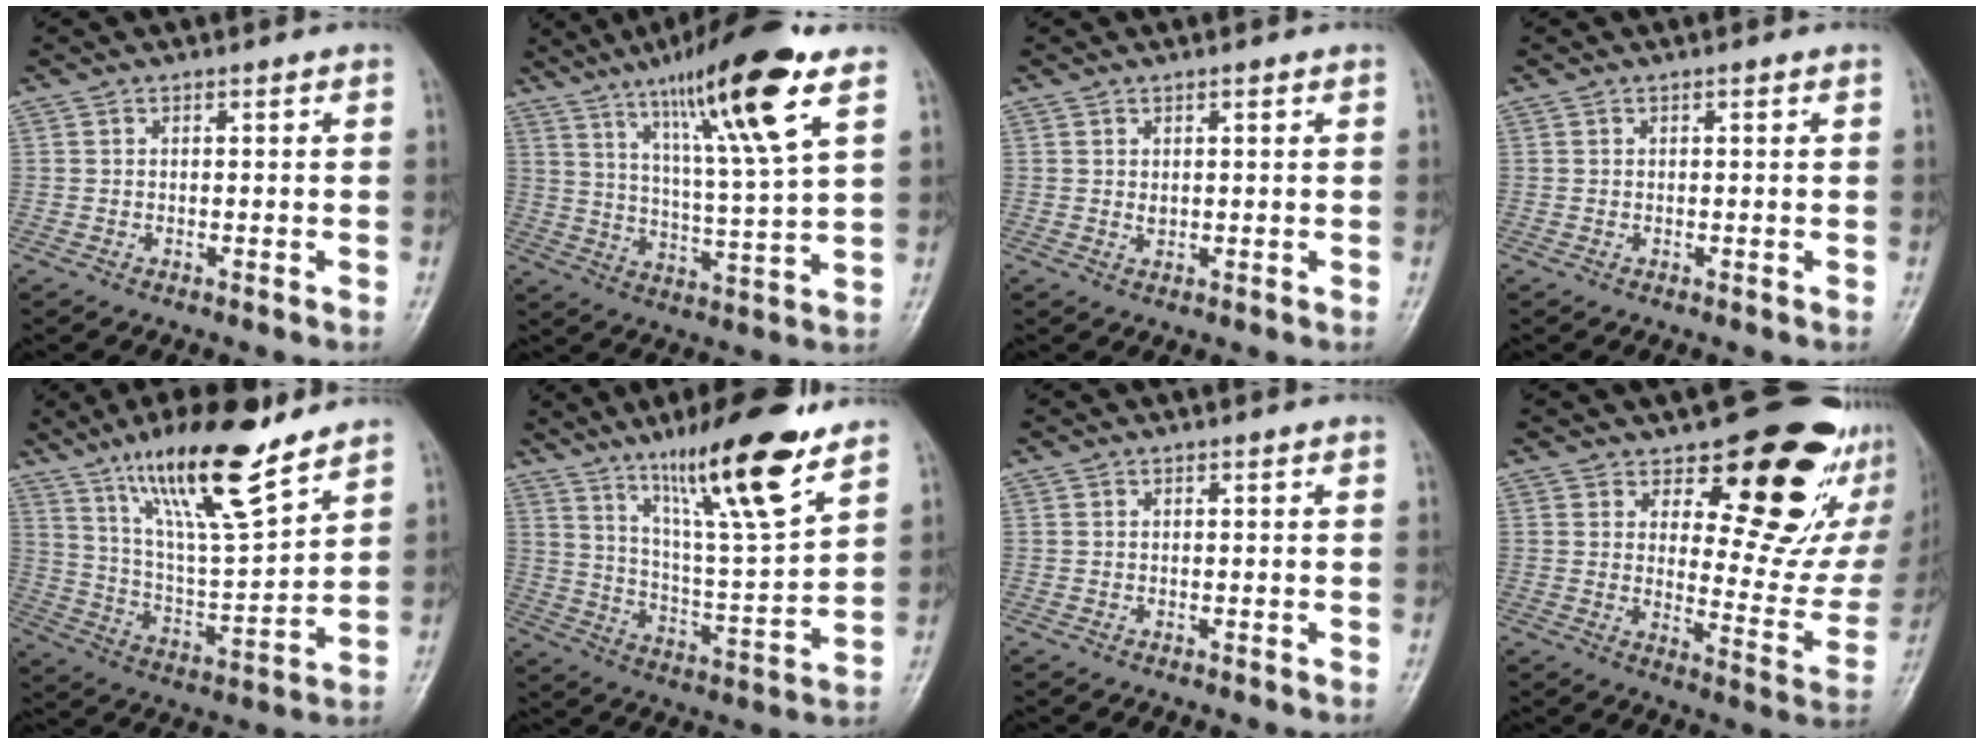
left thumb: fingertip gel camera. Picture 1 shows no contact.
{"total": 18.2, "force": [10.4, 1.5, 14.9], "torque": [-0.243, -0.044, 0.173]}
{"total": 2.0, "force": [0.8, 1.0, 1.5], "torque": [-0.020, -0.006, 0.018]}
{"total": 0.0}
{"total": 19.0, "force": [13.1, 4.0, 13.1], "torque": [-0.205, -0.068, 0.239]}
{"total": 19.1, "force": [12.5, 2.7, 14.1], "torque": [-0.215, -0.066, 0.214]}
{"total": 0.0}
{"total": 21.9, "force": [14.0, 10.4, 13.2], "torque": [-0.125, -0.106, 0.179]}